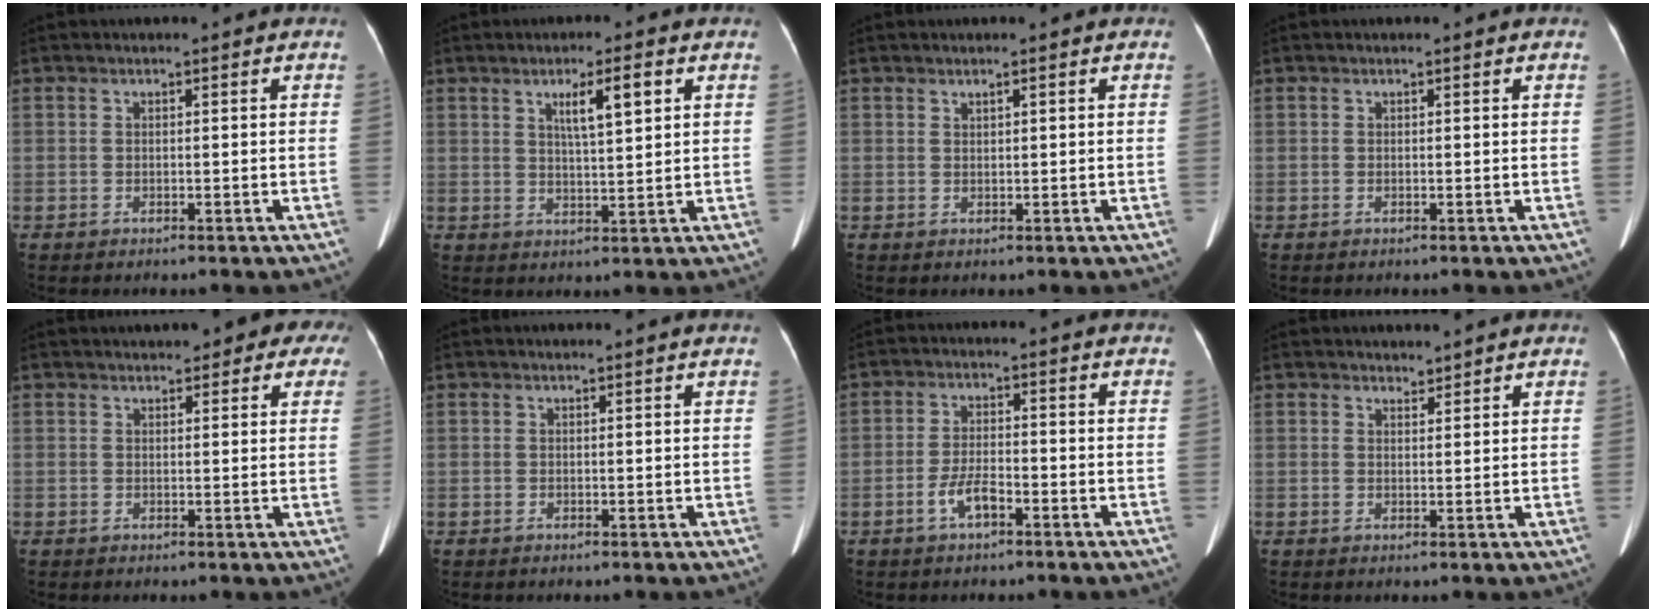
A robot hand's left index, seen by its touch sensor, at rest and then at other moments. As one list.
[{"total": 5.3, "force": [2.3, 0.6, 4.7], "torque": [-0.082, 0.004, 0.039]}, {"total": 0.6, "force": [0.4, 0.1, 0.4], "torque": [-0.007, 0.002, 0.007]}, {"total": 0.0}, {"total": 9.9, "force": [7.1, 4.4, 5.3], "torque": [-0.042, 0.027, 0.072]}, {"total": 0.7, "force": [0.7, -0.1, 0.3], "torque": [-0.009, -0.001, 0.014]}, {"total": 3.8, "force": [-2.1, 1.0, 2.9], "torque": [-0.061, 0.002, -0.042]}, {"total": 1.5, "force": [1.5, 0.2, 0.0], "torque": [-0.007, 0.005, 0.025]}]